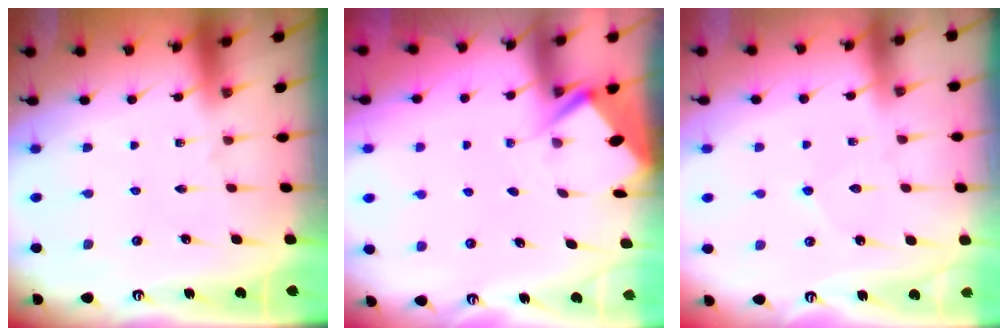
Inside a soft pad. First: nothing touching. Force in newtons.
{"total": 2.9, "press": 2.8, "slide": 0.4}
{"total": 3.5, "press": 3.5, "slide": 0.4}